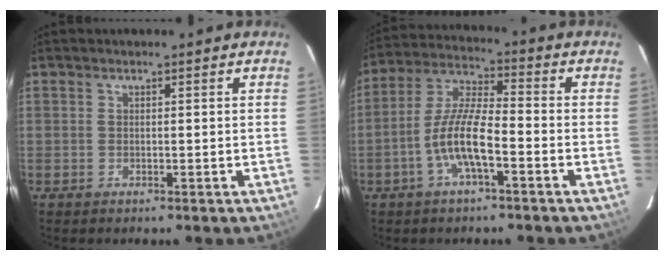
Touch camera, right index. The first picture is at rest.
{"total": 9.5, "force": [-4.0, 2.2, 8.3], "torque": [-0.177, 0.004, -0.076]}